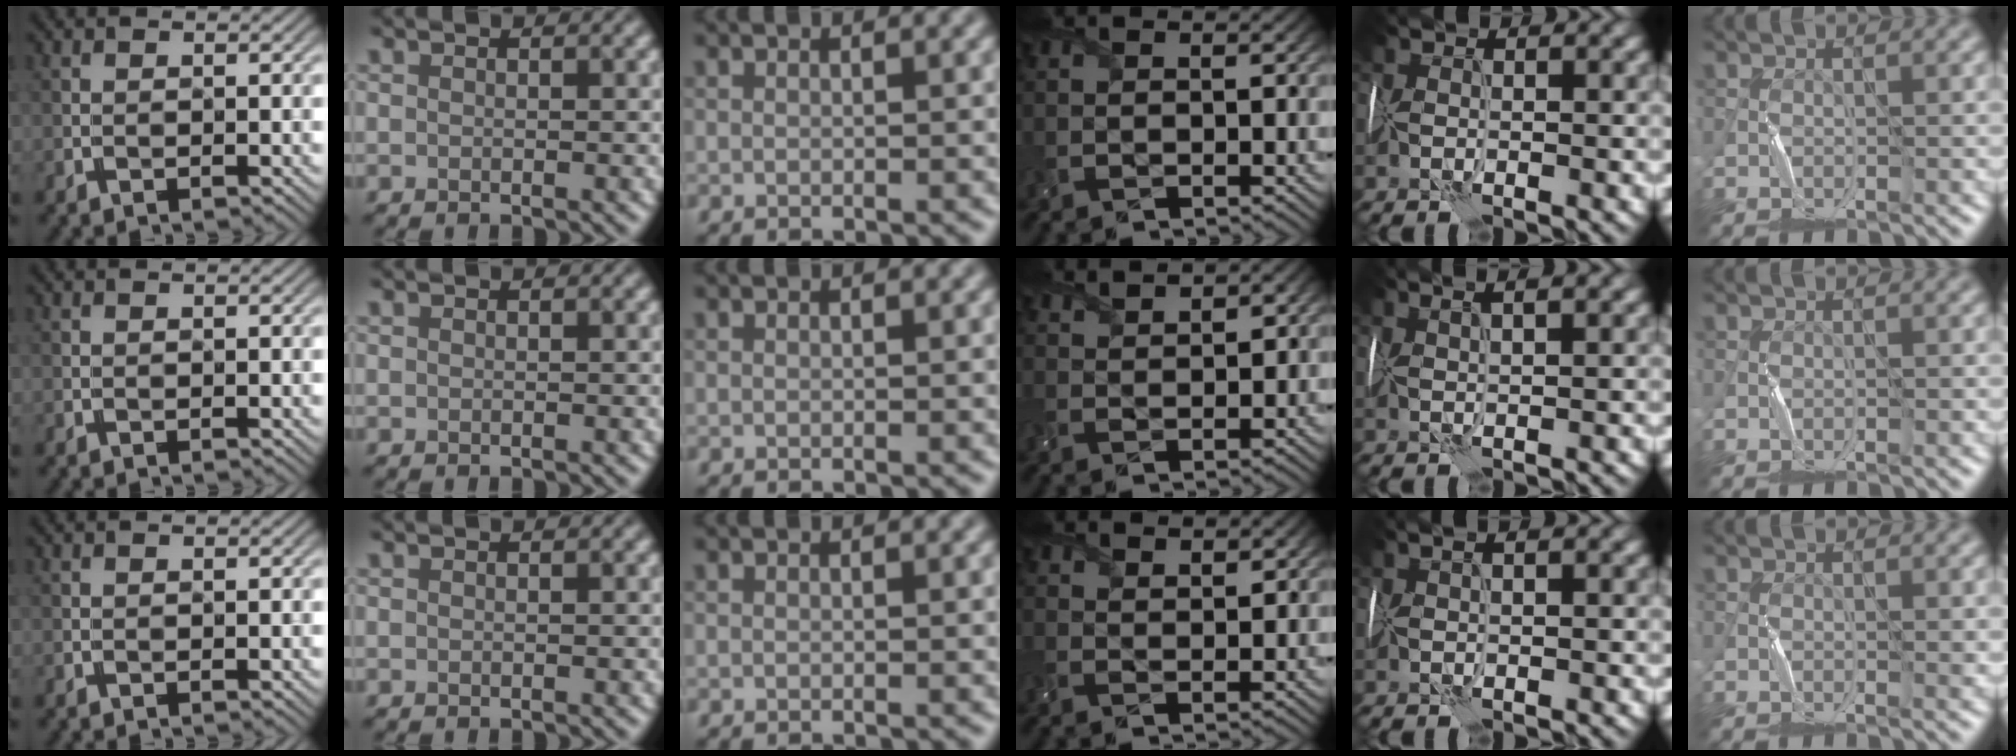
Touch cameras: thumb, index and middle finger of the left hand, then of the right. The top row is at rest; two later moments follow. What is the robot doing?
{"motion": "wrap", "object": "sponge"}